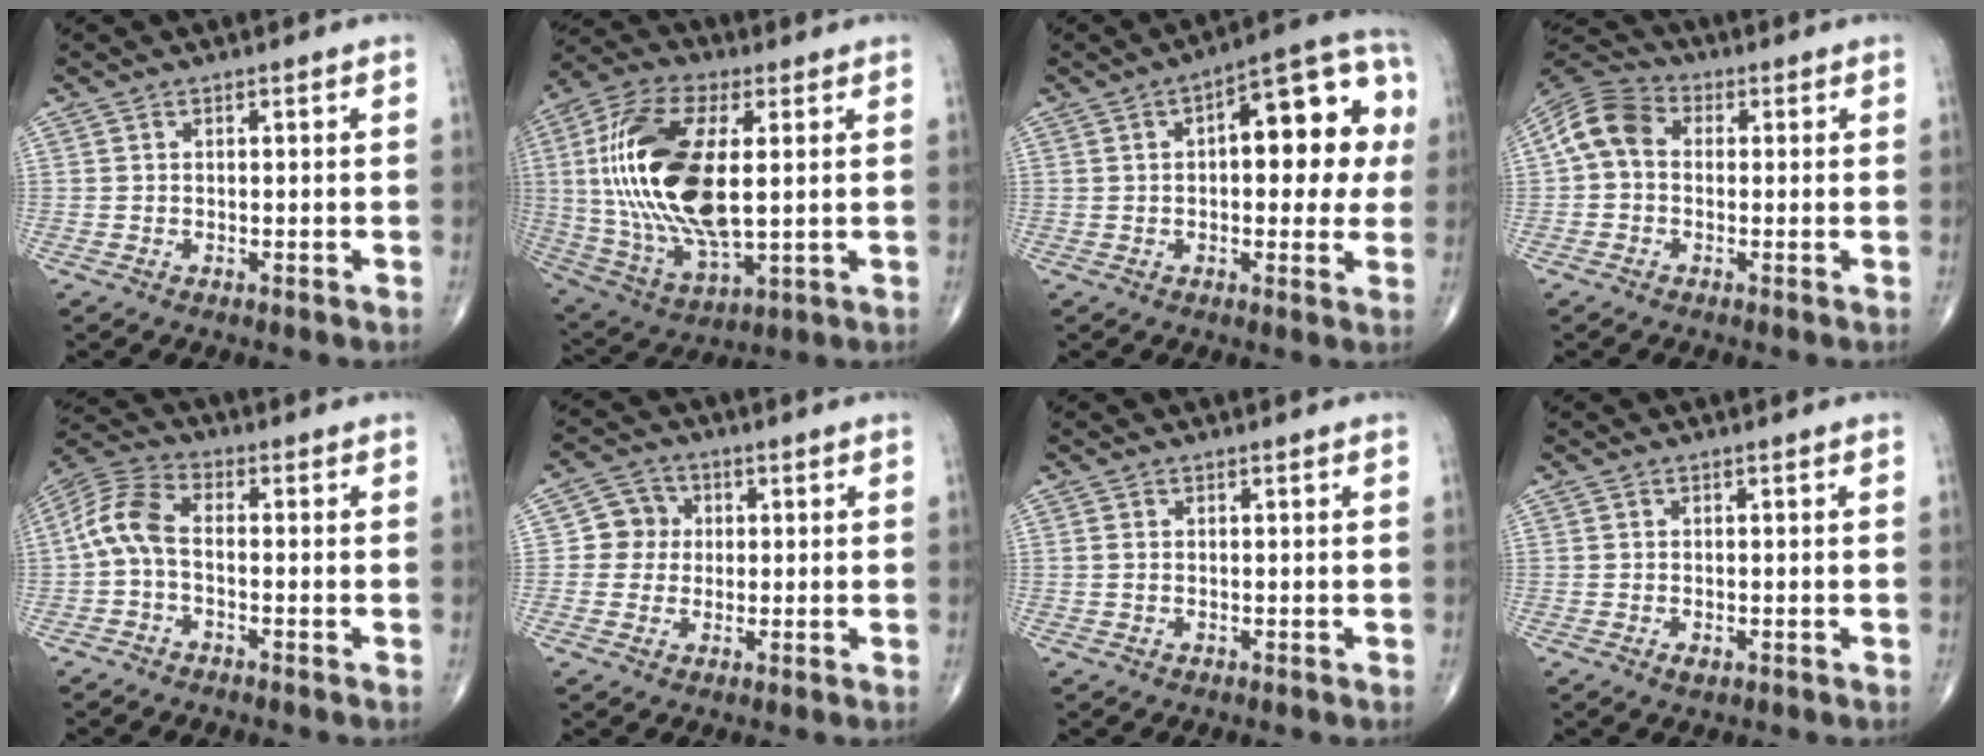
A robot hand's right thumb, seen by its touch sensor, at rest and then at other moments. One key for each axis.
{"total": 23.6, "fx": 2.7, "fy": 10.8, "fz": 20.8, "tx": -0.432, "ty": -0.011, "tz": 0.050}
{"total": 16.9, "fx": 2.5, "fy": 7.4, "fz": 15.0, "tx": -0.150, "ty": 0.028, "tz": 0.024}
{"total": 8.2, "fx": 0.3, "fy": 6.2, "fz": 5.3, "tx": -0.093, "ty": 0.025, "tz": -0.010}
{"total": 7.3, "fx": -1.3, "fy": 3.8, "fz": 6.1, "tx": -0.132, "ty": 0.026, "tz": -0.039}
{"total": 5.3, "fx": 0.3, "fy": 5.1, "fz": 1.4, "tx": 0.009, "ty": 0.009, "tz": -0.004}
{"total": 0.6, "fx": 0.0, "fy": 0.3, "fz": 0.5, "tx": -0.013, "ty": 0.002, "tz": 0.002}
{"total": 1.3, "fx": -0.5, "fy": 0.6, "fz": 1.0, "tx": -0.017, "ty": -0.002, "tz": -0.008}